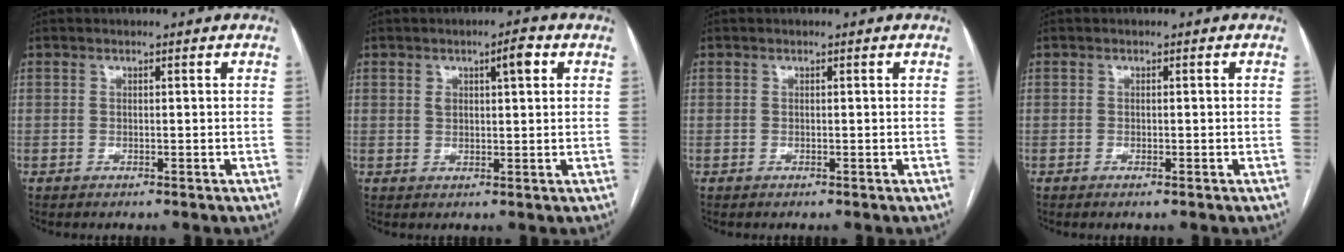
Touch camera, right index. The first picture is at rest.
{"total": 4.1, "force": [1.8, 1.3, 3.5], "torque": [-0.061, 0.012, 0.031]}
{"total": 0.0}
{"total": 0.6, "force": [-0.5, 0.0, 0.4], "torque": [-0.007, -0.001, -0.006]}